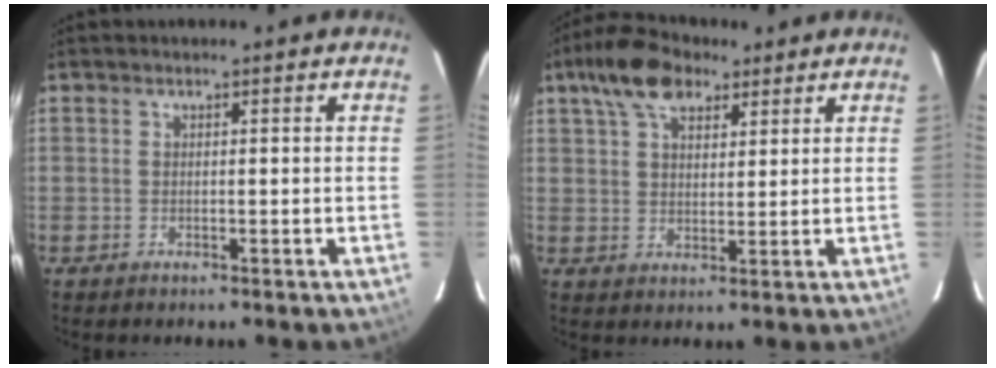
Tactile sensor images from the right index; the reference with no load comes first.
{"total": 10.0, "force": [5.9, 5.2, 6.1], "torque": [-0.115, 0.035, 0.099]}